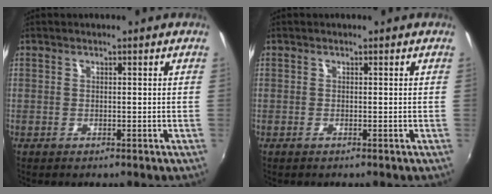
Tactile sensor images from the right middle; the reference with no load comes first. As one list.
[{"total": 0.0}]